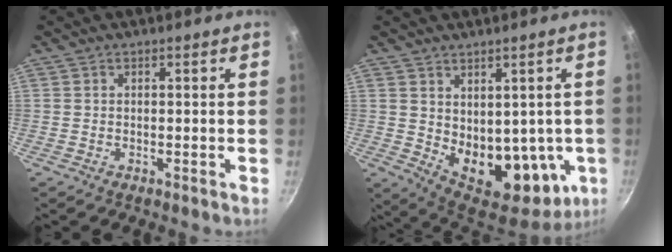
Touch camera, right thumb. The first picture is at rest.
{"total": 16.3, "force": [0.3, 10.5, 12.5], "torque": [-0.138, -0.033, 0.035]}